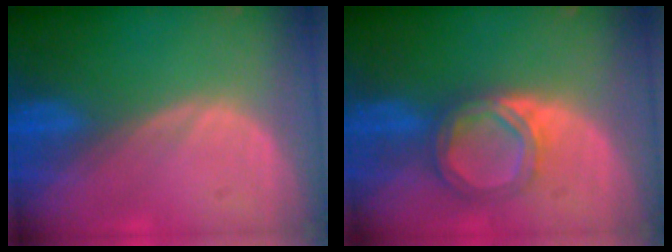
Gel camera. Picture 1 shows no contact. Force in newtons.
{"total": 5.4, "press": 5.2, "slide": 1.6}